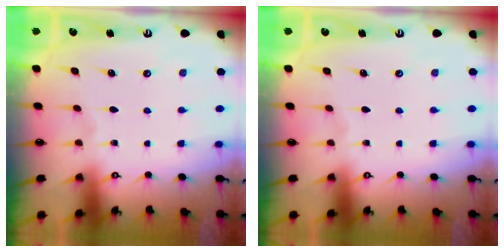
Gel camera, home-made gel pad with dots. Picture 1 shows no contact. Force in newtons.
{"total": 0.0}